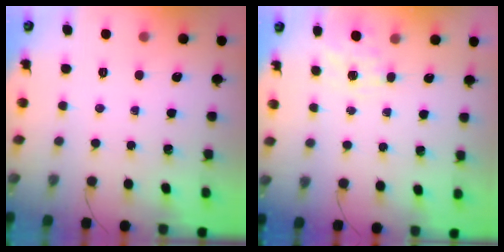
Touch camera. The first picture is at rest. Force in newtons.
{"total": 6.7, "press": 6.5, "slide": 1.4}